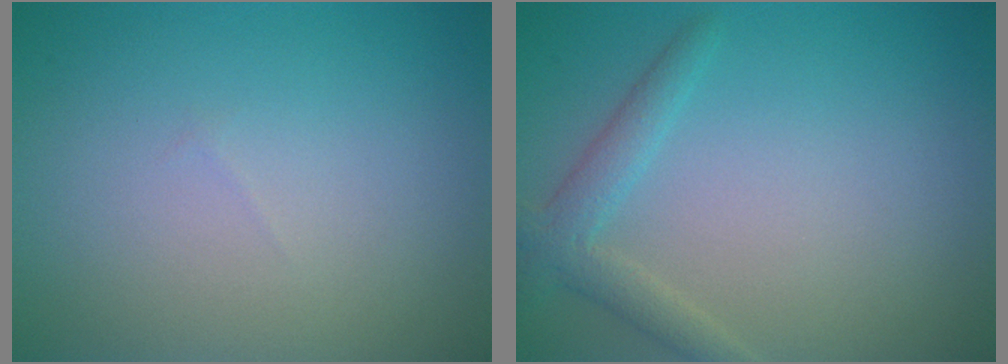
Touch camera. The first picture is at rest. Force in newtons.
{"total": 2.4, "press": 2.4, "slide": 0.1}